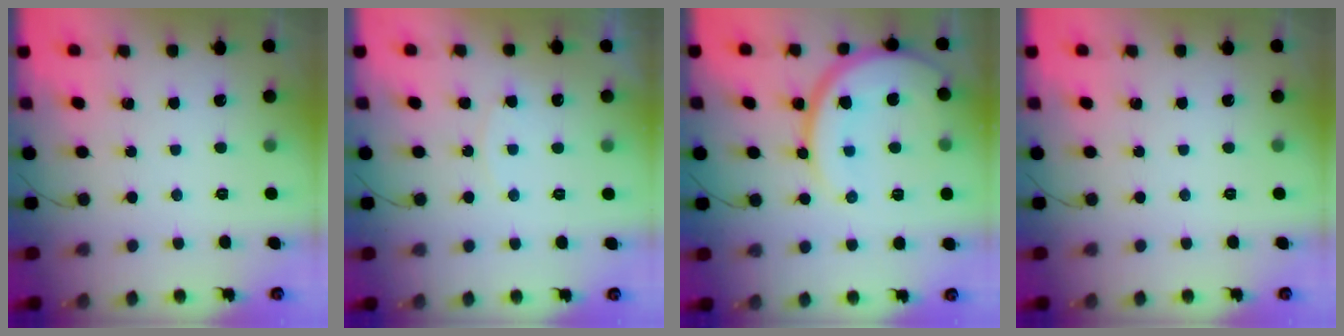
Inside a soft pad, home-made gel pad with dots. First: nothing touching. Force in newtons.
{"total": 5.1, "press": 5.1, "slide": 0.6}
{"total": 15.5, "press": 15.4, "slide": 1.2}
{"total": 0.0}